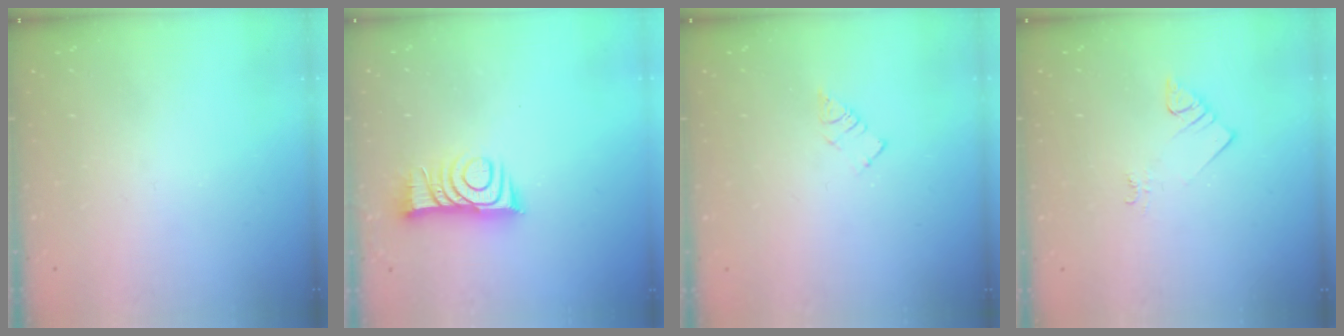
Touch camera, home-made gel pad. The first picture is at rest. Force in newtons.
{"total": 10.2, "press": 10.2, "slide": 0.4}
{"total": 3.7, "press": 3.7, "slide": 0.2}
{"total": 2.1, "press": 2.0, "slide": 0.5}